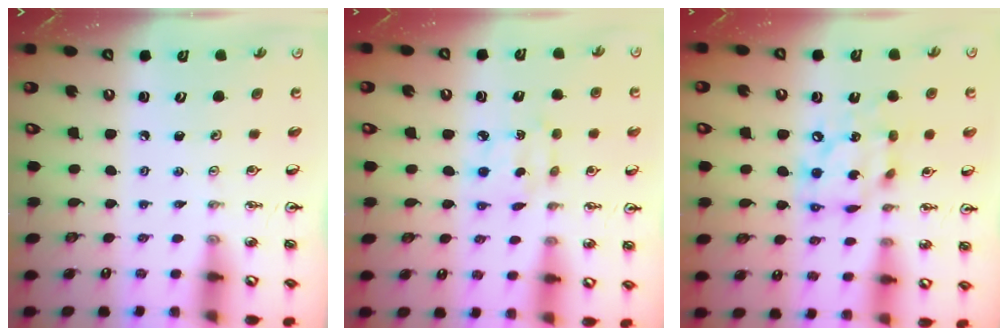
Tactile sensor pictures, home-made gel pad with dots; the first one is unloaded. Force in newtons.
{"total": 3.1, "press": 3.1, "slide": 0.0}
{"total": 13.8, "press": 13.8, "slide": 1.3}